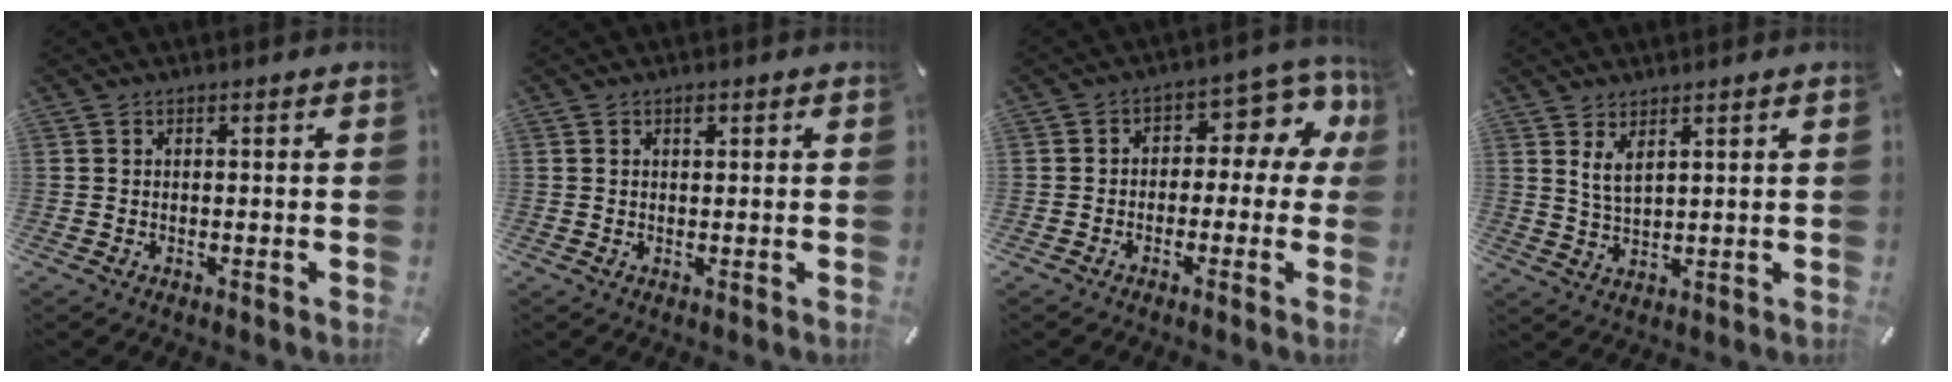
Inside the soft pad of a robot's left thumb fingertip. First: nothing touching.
{"total": 1.0, "force": [0.5, 0.5, 0.7], "torque": [-0.007, -0.001, 0.007]}
{"total": 8.2, "force": [1.1, 5.4, 6.1], "torque": [-0.073, -0.006, 0.014]}
{"total": 4.2, "force": [2.8, 1.4, 2.9], "torque": [-0.063, -0.006, 0.051]}